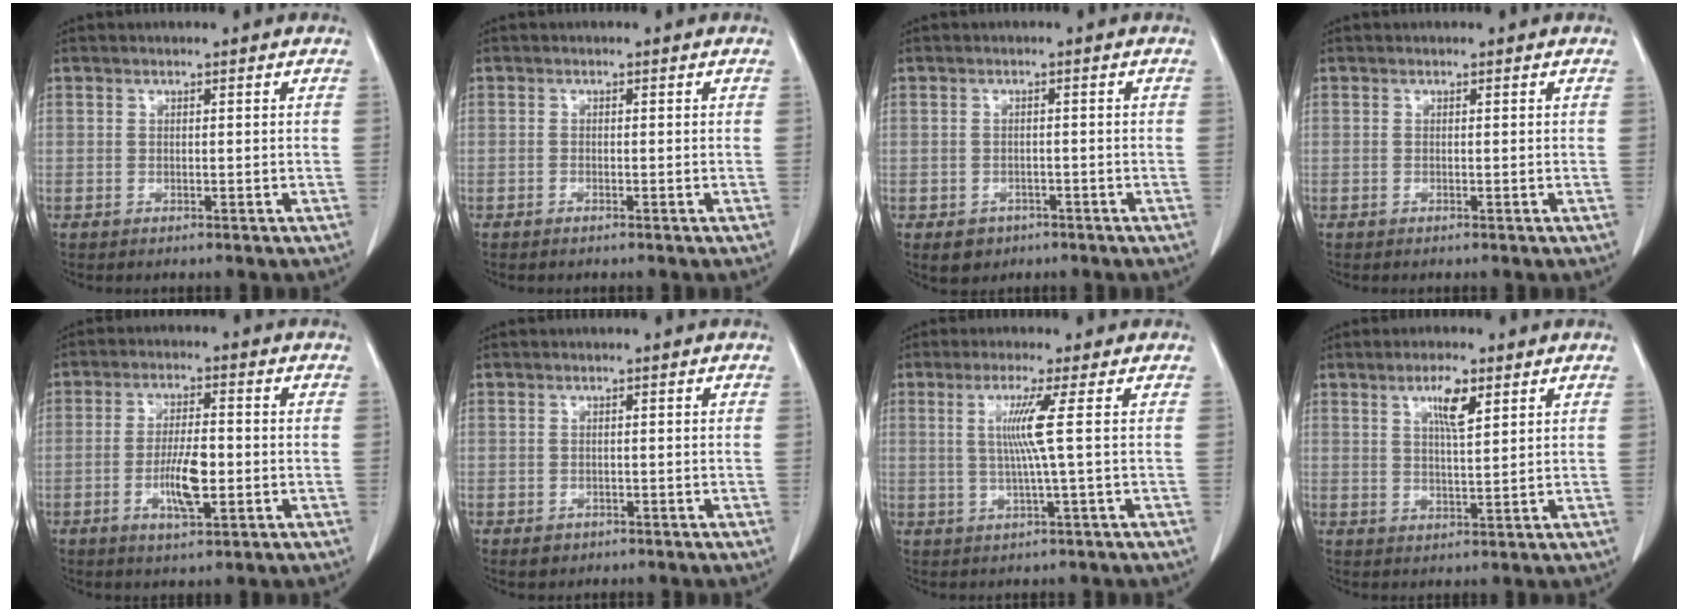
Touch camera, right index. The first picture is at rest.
{"total": 0.5, "force": [-0.4, 0.1, 0.3], "torque": [-0.010, -0.001, -0.008]}
{"total": 3.1, "force": [-1.7, 2.5, 0.7], "torque": [-0.006, 0.007, -0.016]}
{"total": 0.0}
{"total": 6.8, "force": [-1.7, 1.6, 6.4], "torque": [-0.122, -0.002, -0.027]}
{"total": 1.5, "force": [-0.8, 1.2, 0.4], "torque": [-0.006, 0.002, -0.006]}
{"total": 5.1, "force": [0.8, -1.6, 4.8], "torque": [-0.098, -0.004, 0.019]}
{"total": 4.9, "force": [2.5, 0.8, 4.1], "torque": [-0.074, 0.000, 0.044]}